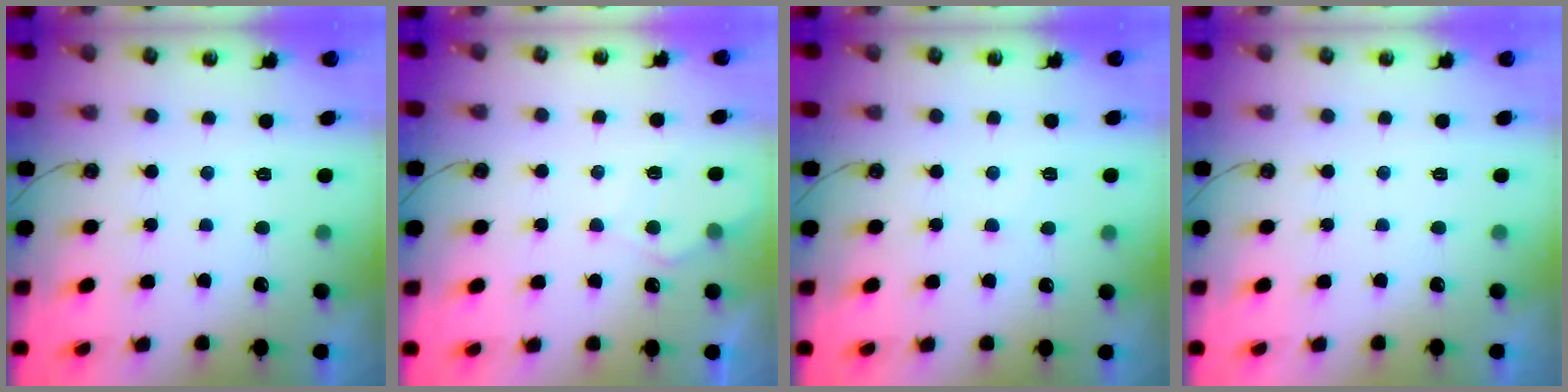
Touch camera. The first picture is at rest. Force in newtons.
{"total": 6.2, "press": 6.2, "slide": 0.7}
{"total": 2.8, "press": 2.8, "slide": 0.4}
{"total": 0.0}